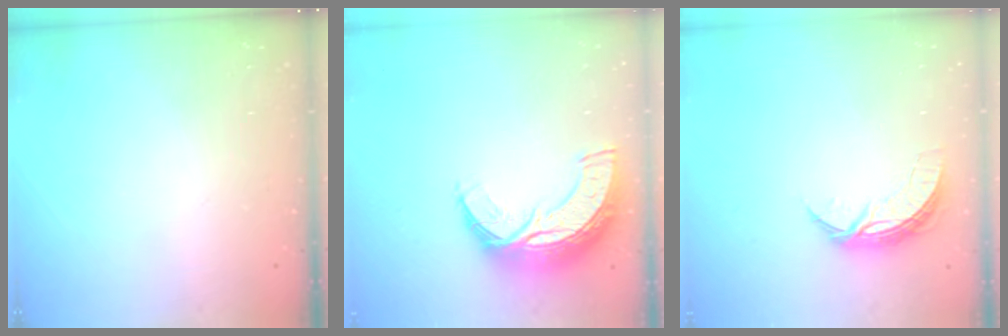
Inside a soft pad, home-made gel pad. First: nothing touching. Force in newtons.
{"total": 13.7, "press": 13.6, "slide": 0.8}
{"total": 7.1, "press": 7.0, "slide": 0.7}